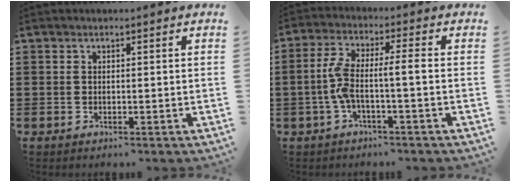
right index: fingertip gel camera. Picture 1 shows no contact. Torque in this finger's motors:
{"motor_torque": [1.14, -0.57, 0.60, 0.19]}